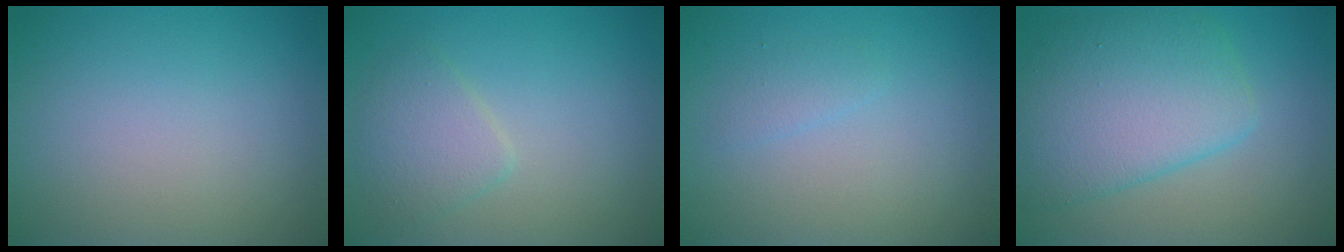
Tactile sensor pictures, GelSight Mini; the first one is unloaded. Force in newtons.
{"total": 2.6, "press": 2.6, "slide": 0.1}
{"total": 1.0, "press": 1.0, "slide": 0.0}
{"total": 7.1, "press": 7.1, "slide": 0.2}